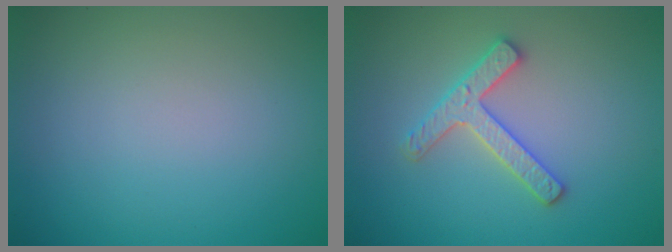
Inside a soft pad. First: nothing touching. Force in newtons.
{"total": 2.9, "press": 2.8, "slide": 0.6}